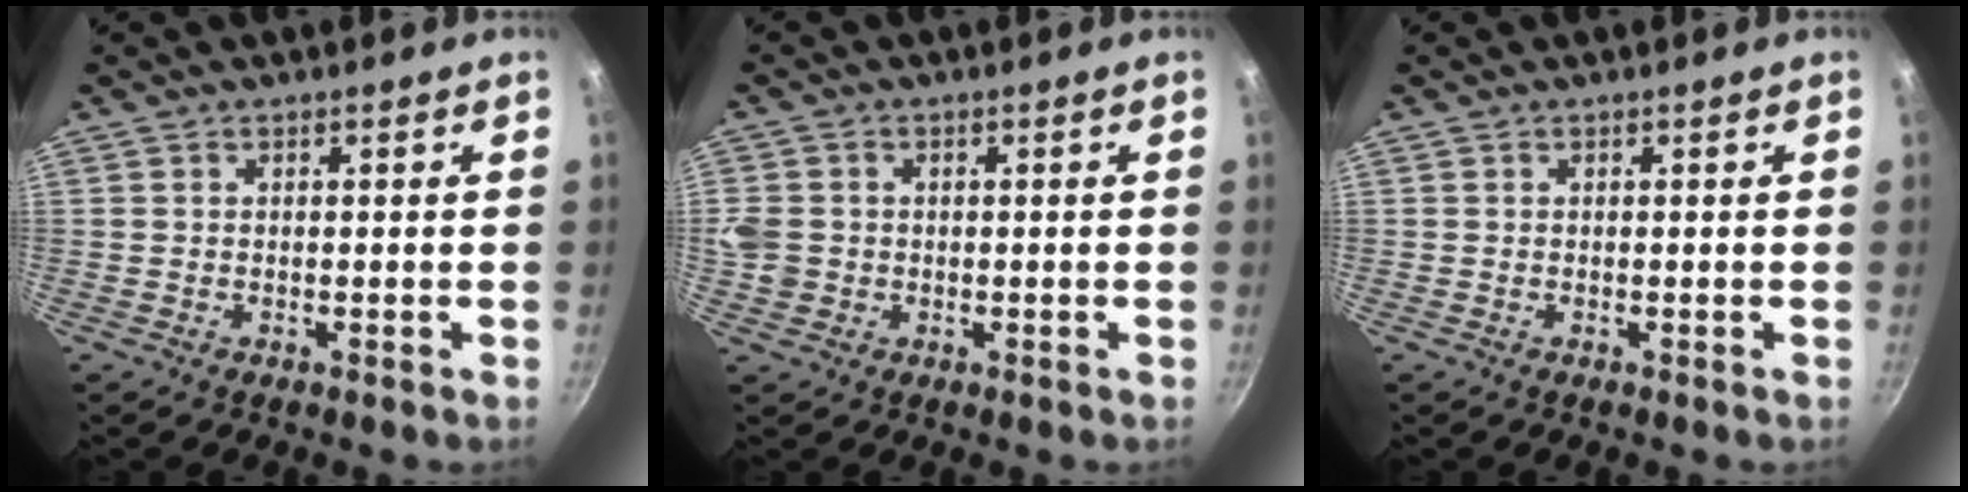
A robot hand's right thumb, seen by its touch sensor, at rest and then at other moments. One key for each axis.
{"total": 4.8, "fx": -0.2, "fy": 4.2, "fz": 2.4, "tx": -0.044, "ty": 0.009, "tz": 0.000}
{"total": 0.0}